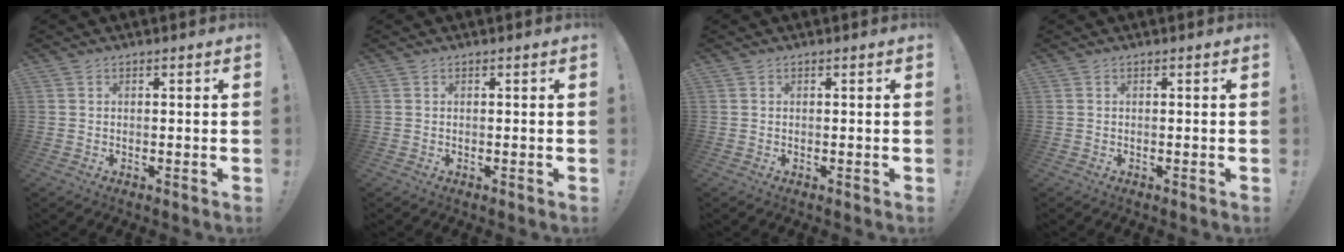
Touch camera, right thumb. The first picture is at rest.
{"total": 0.0}
{"total": 0.0}
{"total": 0.0}